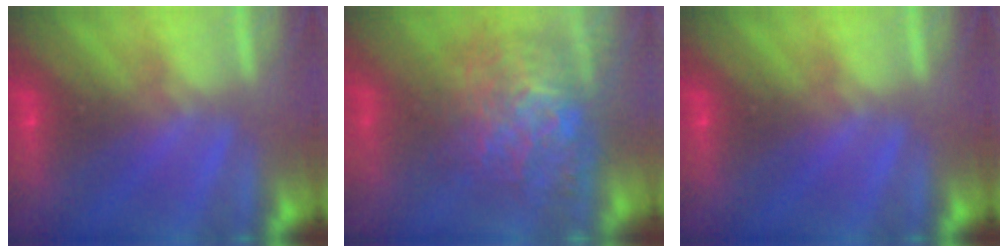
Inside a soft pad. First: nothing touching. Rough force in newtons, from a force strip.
{"total": 7.4}
{"total": 0.0}